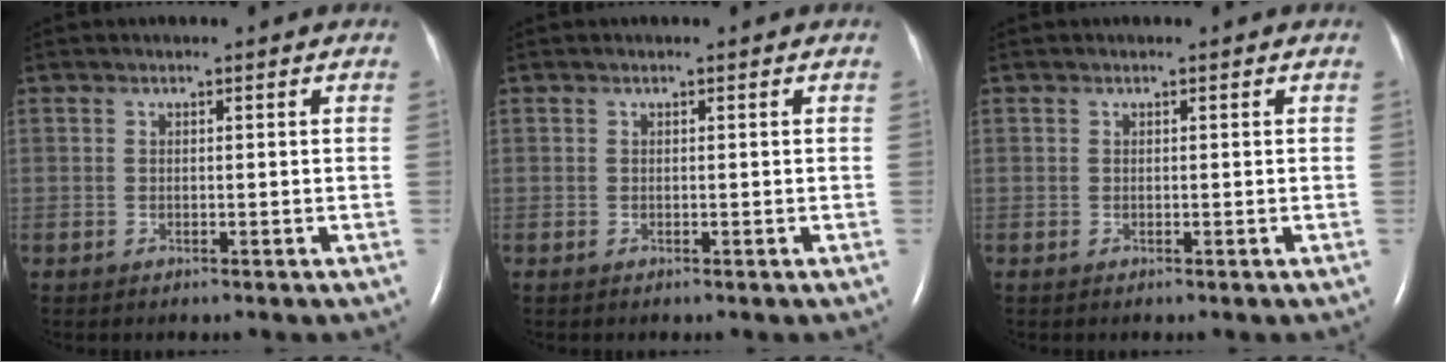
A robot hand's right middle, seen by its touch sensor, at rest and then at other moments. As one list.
[{"total": 0.0}, {"total": 0.0}]